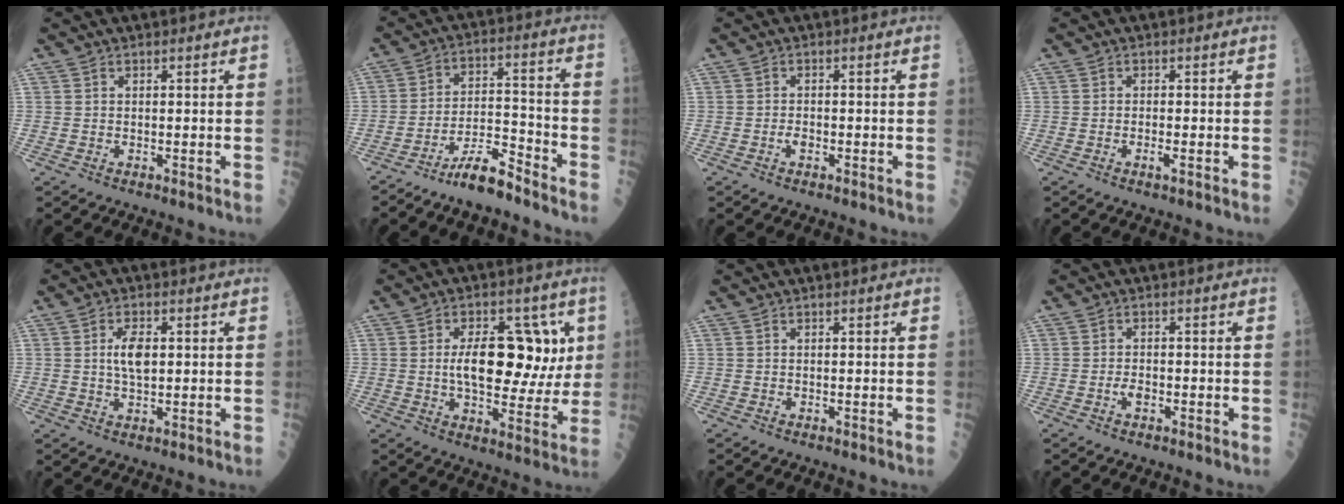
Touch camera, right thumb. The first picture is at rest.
{"total": 9.0, "force": [-7.2, 1.5, 5.1], "torque": [-0.098, 0.059, -0.129]}
{"total": 0.9, "force": [-0.4, 0.5, 0.6], "torque": [-0.006, 0.002, -0.006]}
{"total": 1.2, "force": [-0.5, -0.1, 1.1], "torque": [-0.024, -0.003, -0.010]}
{"total": 5.1, "force": [0.7, 2.5, 4.4], "torque": [-0.075, -0.001, 0.013]}
{"total": 15.4, "force": [2.4, 8.3, 12.7], "torque": [-0.141, 0.001, 0.040]}
{"total": 0.0}
{"total": 1.7, "force": [-0.6, 0.9, 1.3], "torque": [-0.016, 0.004, -0.011]}